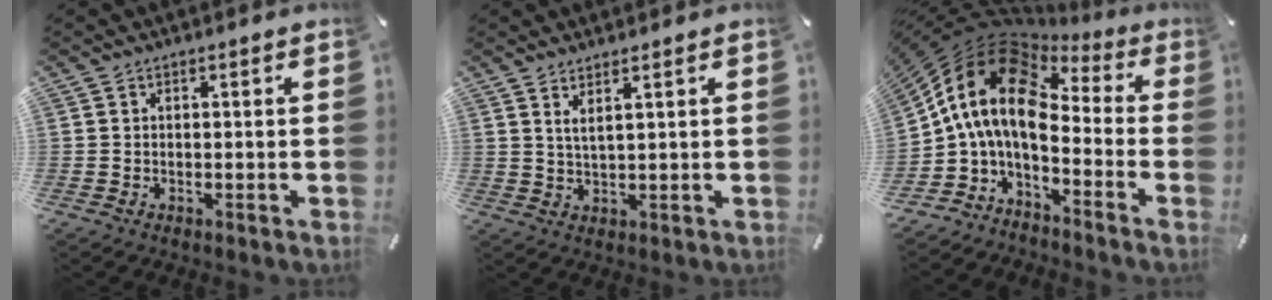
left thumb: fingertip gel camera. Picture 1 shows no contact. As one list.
[{"total": 2.7, "force": [2.0, -0.1, 1.8], "torque": [-0.042, -0.008, 0.036]}, {"total": 12.0, "force": [0.2, 7.8, 9.2], "torque": [-0.222, -0.019, -0.009]}]